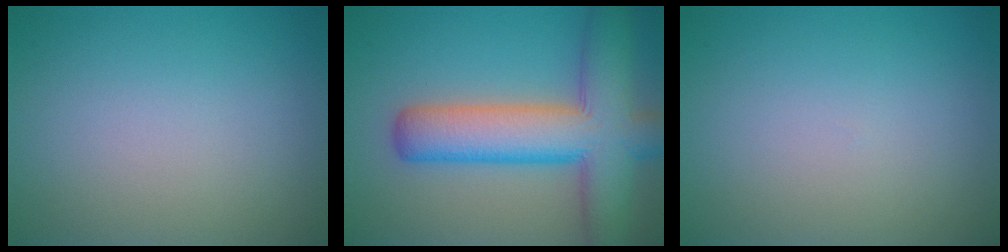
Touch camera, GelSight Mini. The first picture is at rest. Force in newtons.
{"total": 9.8, "press": 9.8, "slide": 0.3}
{"total": 0.0}